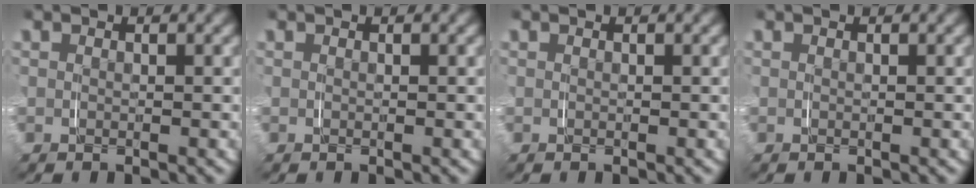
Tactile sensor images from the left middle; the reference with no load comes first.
{"total": 0.0}
{"total": 0.0}
{"total": 0.0}